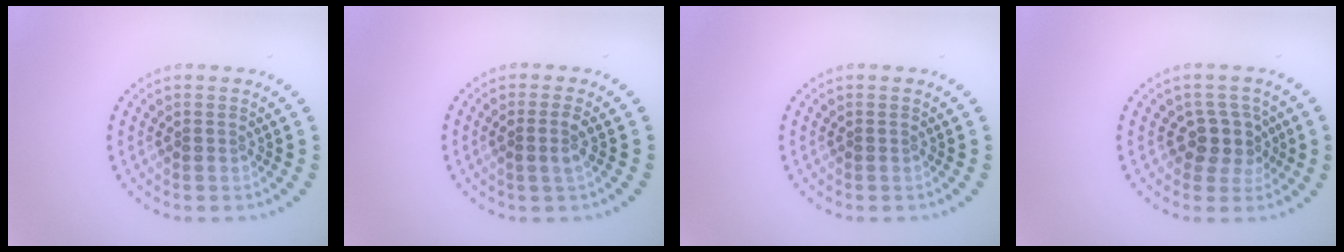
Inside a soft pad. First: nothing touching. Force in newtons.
{"total": 1.3, "press": 1.1, "slide": 0.6}
{"total": 0.0}
{"total": 2.9, "press": 2.4, "slide": 1.6}